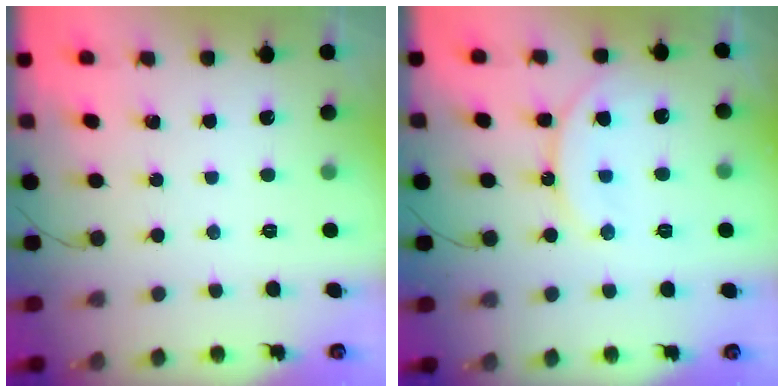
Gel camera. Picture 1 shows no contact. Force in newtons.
{"total": 13.2, "press": 13.1, "slide": 1.3}